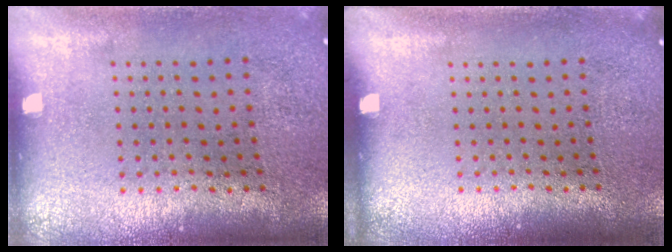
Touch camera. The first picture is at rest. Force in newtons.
{"total": 0.0}